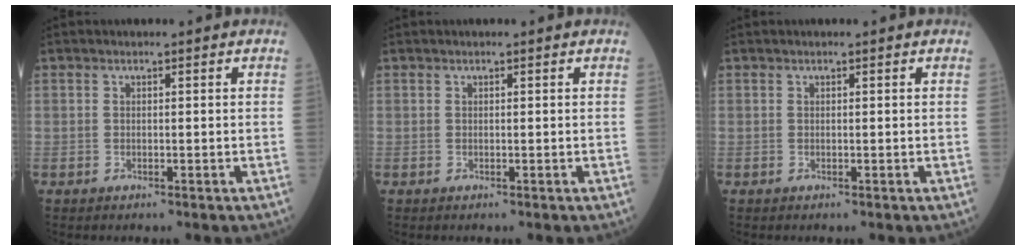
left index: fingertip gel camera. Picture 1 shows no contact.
{"total": 0.0}
{"total": 0.0}